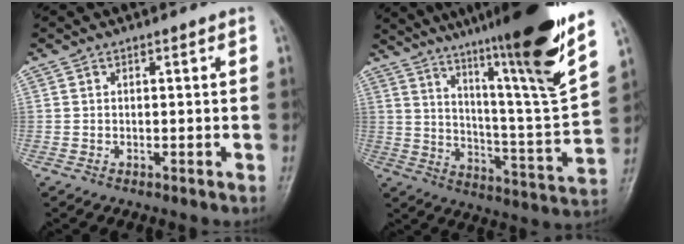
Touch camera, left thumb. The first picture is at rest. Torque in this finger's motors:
{"motor_torque": [2.77, 1.27, 1.52, -1.25, 0.40]}